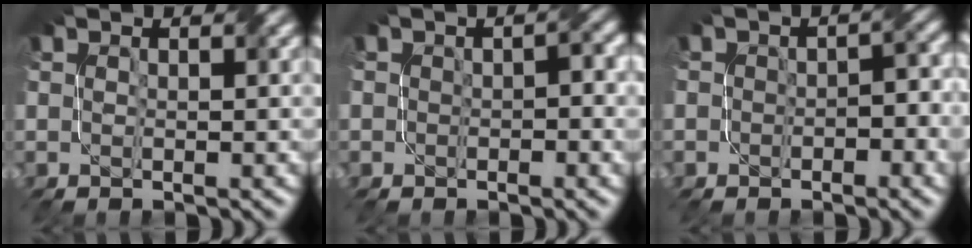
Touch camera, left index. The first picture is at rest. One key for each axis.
{"total": 1.9, "fx": -0.6, "fy": 1.0, "fz": 1.5, "tx": -0.014, "ty": 0.006, "tz": -0.004}
{"total": 2.9, "fx": -1.1, "fy": 1.8, "fz": 2.0, "tx": -0.015, "ty": 0.004, "tz": -0.012}